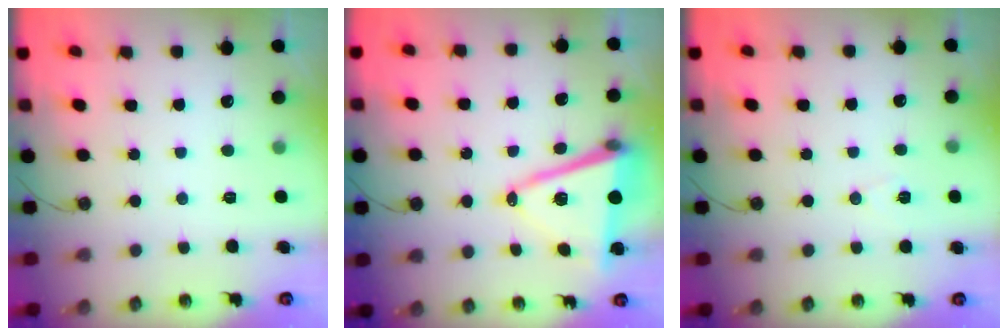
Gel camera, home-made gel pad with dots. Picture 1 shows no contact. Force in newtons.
{"total": 13.8, "press": 13.3, "slide": 3.8}
{"total": 6.5, "press": 4.7, "slide": 4.5}